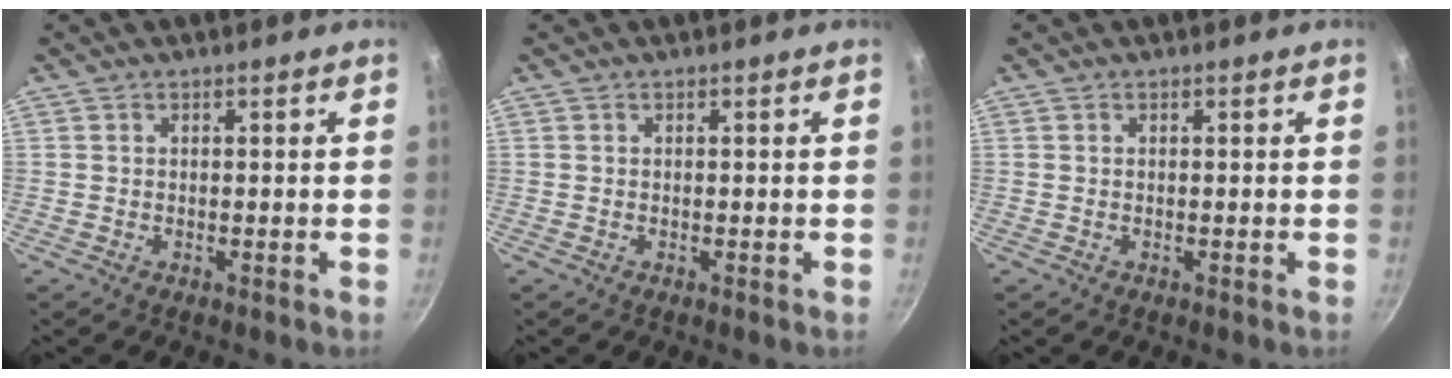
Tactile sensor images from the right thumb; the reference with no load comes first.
{"total": 0.0}
{"total": 0.0}